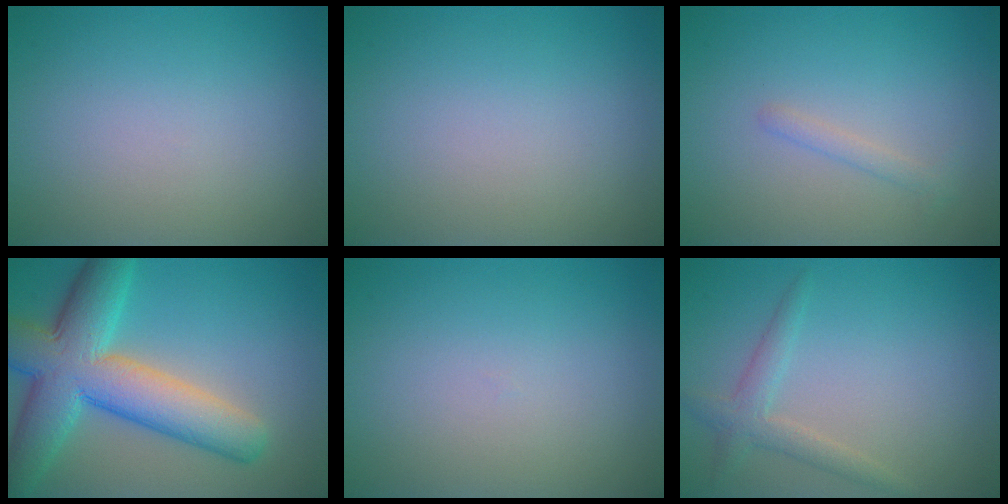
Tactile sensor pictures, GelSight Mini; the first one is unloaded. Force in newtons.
{"total": 0.0}
{"total": 1.1, "press": 1.1, "slide": 0.0}
{"total": 10.4, "press": 10.4, "slide": 0.4}
{"total": 0.0}
{"total": 2.1, "press": 2.1, "slide": 0.0}